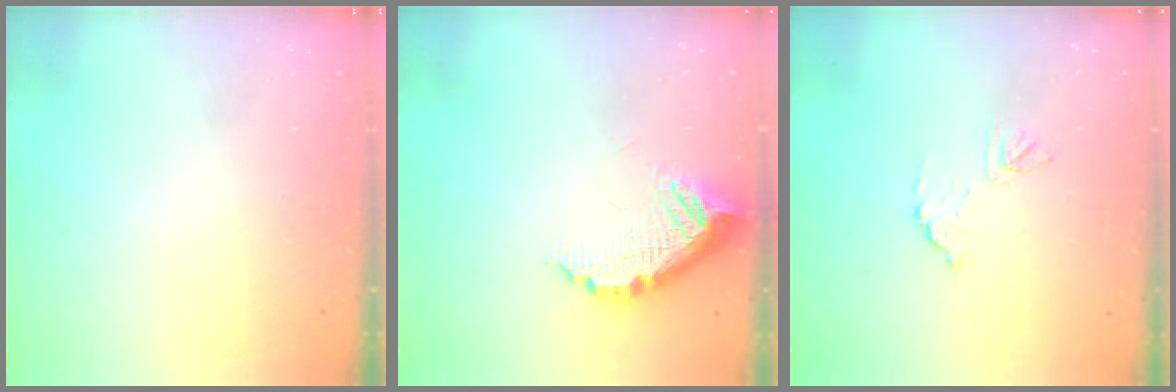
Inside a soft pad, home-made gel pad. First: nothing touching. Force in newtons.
{"total": 10.1, "press": 10.0, "slide": 0.9}
{"total": 7.7, "press": 7.7, "slide": 0.4}